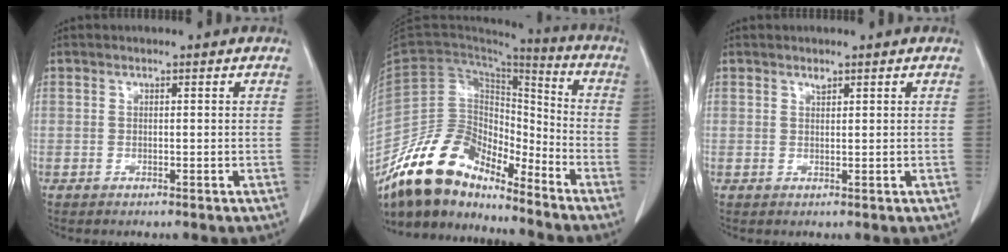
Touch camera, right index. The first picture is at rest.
{"total": 16.8, "force": [-13.8, 5.8, 7.7], "torque": [-0.147, 0.032, -0.259]}
{"total": 1.1, "force": [0.8, 0.6, 0.5], "torque": [-0.013, 0.001, 0.017]}